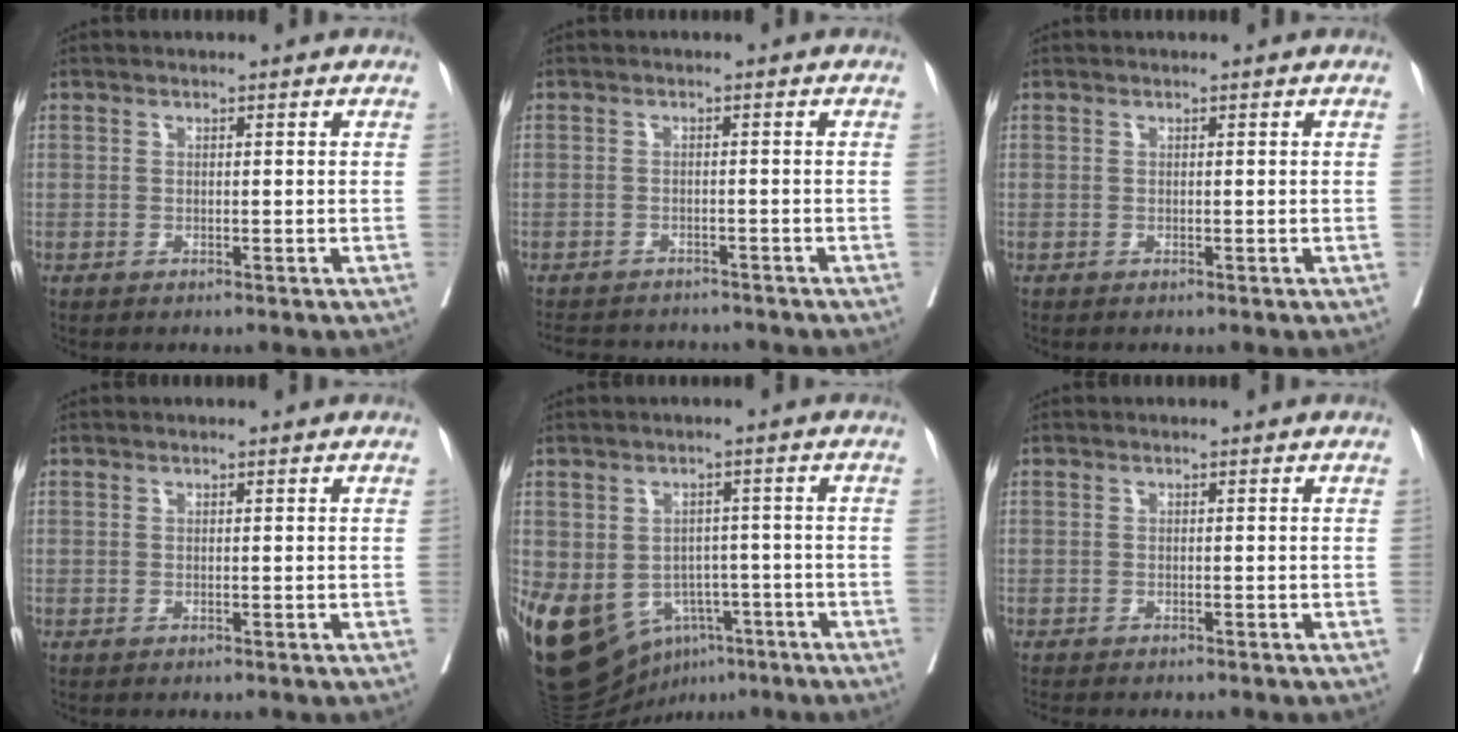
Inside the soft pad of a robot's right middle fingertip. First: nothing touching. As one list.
[{"total": 8.8, "force": [-8.2, 2.5, 2.1], "torque": [-0.035, 0.002, -0.107]}, {"total": 0.0}, {"total": 0.0}, {"total": 13.6, "force": [-5.9, 10.2, 6.8], "torque": [-0.134, 0.017, -0.076]}, {"total": 4.4, "force": [-3.8, 1.0, 1.9], "torque": [-0.024, -0.008, -0.051]}]